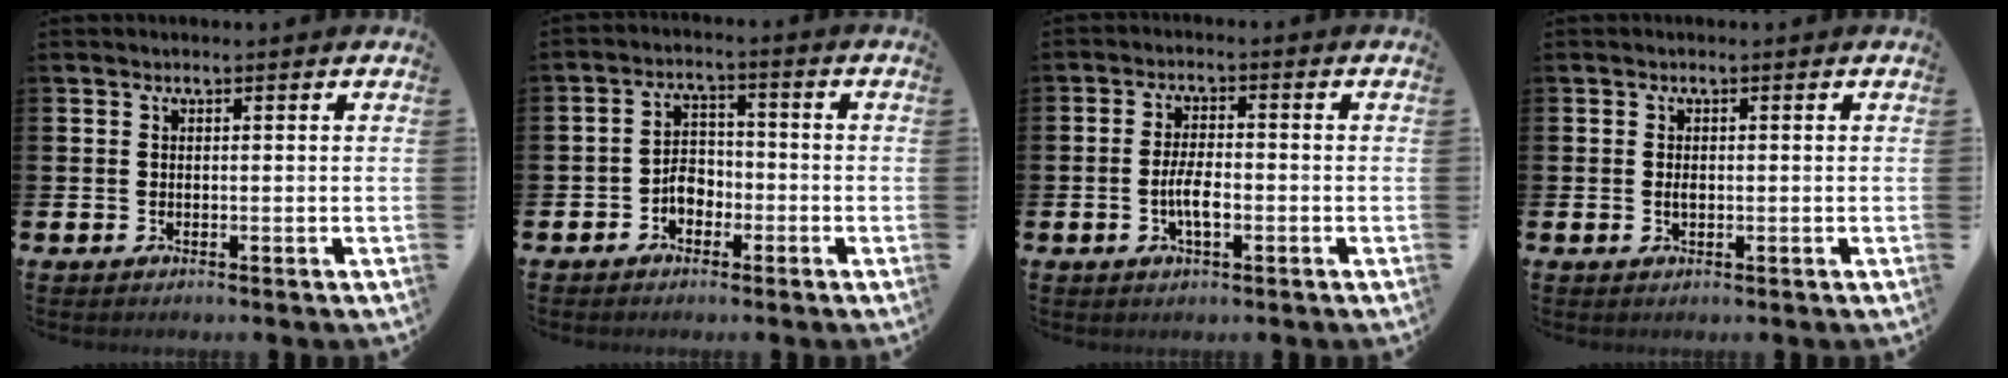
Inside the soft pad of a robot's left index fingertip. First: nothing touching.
{"total": 3.6, "force": [-1.8, 2.5, 1.7], "torque": [-0.030, 0.008, -0.041]}
{"total": 3.9, "force": [-0.9, 1.5, 3.4], "torque": [-0.056, -0.003, -0.022]}
{"total": 1.0, "force": [0.0, 0.5, 0.8], "torque": [-0.012, 0.001, -0.003]}